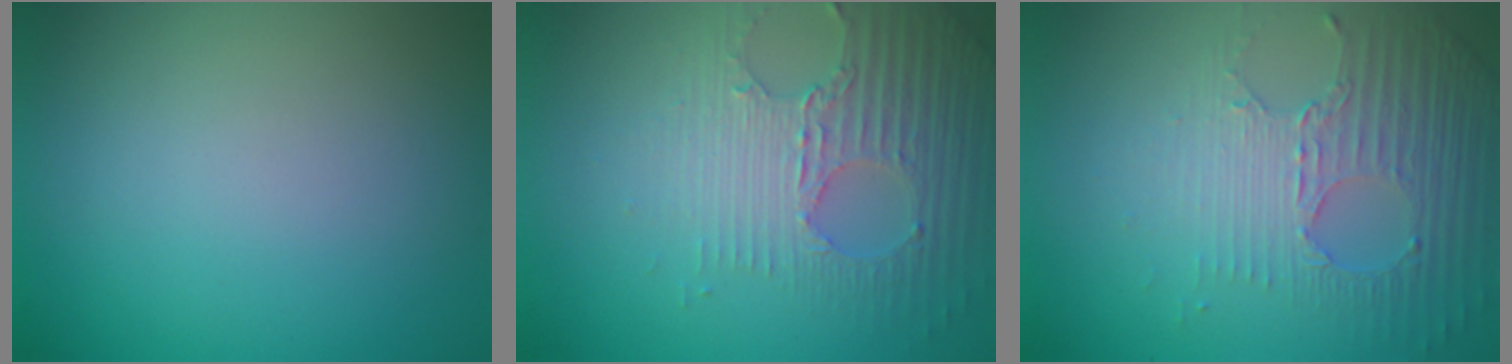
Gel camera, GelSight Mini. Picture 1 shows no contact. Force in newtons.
{"total": 3.9, "press": 3.8, "slide": 1.1}
{"total": 5.0, "press": 3.2, "slide": 3.8}